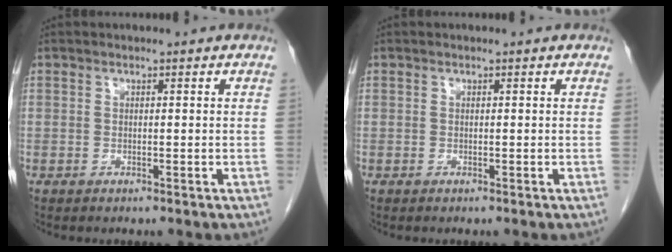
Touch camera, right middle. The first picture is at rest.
{"total": 0.0}